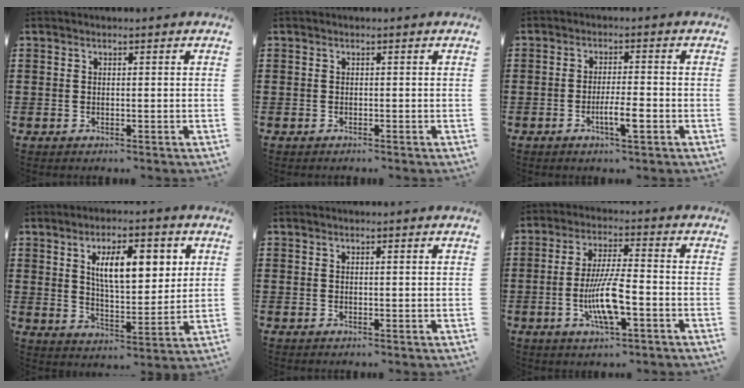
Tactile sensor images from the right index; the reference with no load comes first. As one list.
[{"total": 0.0}, {"total": 4.2, "force": [-1.8, 0.3, 3.8], "torque": [-0.072, -0.008, -0.034]}, {"total": 9.5, "force": [3.4, 3.7, 8.1], "torque": [-0.133, -0.003, 0.051]}, {"total": 0.5, "force": [0.3, 0.0, 0.5], "torque": [-0.010, 0.000, 0.005]}, {"total": 8.7, "force": [-2.4, 1.9, 8.1], "torque": [-0.167, -0.010, -0.049]}]